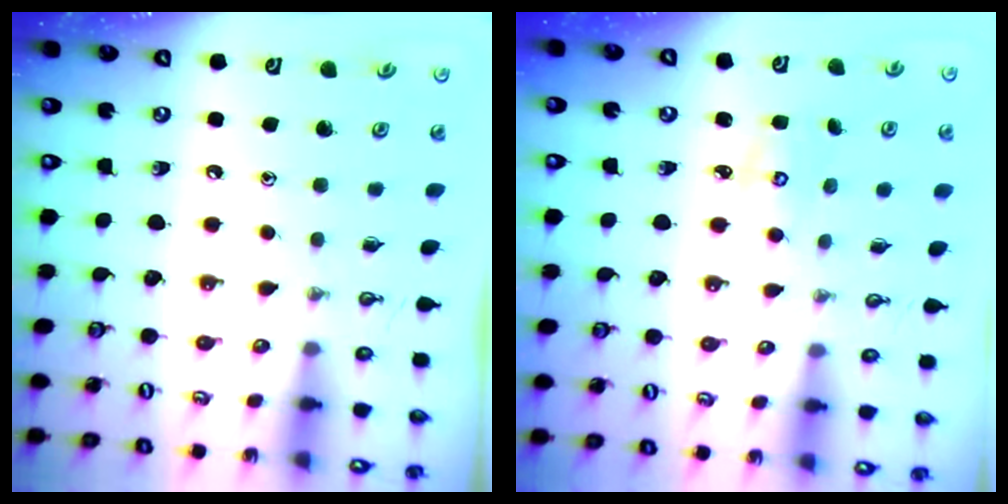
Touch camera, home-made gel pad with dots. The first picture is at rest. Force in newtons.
{"total": 2.9, "press": 2.9, "slide": 0.3}